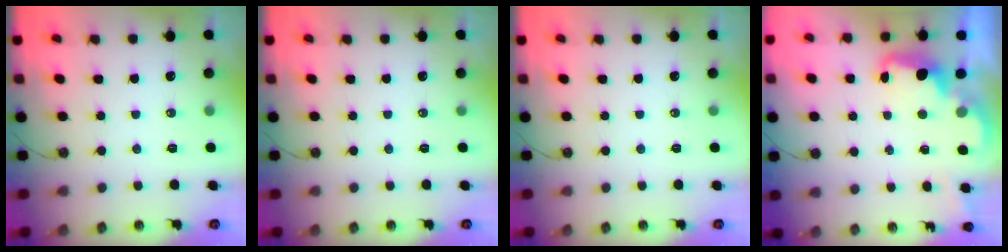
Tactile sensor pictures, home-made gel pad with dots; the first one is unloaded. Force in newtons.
{"total": 0.0}
{"total": 0.0}
{"total": 2.6, "press": 2.6, "slide": 0.6}